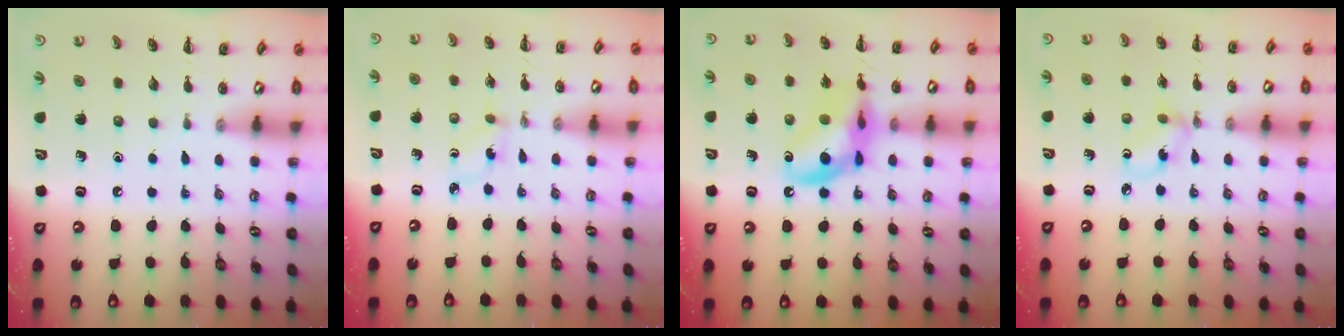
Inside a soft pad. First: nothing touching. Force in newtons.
{"total": 2.5, "press": 2.4, "slide": 0.8}
{"total": 14.1, "press": 13.7, "slide": 3.2}
{"total": 2.4, "press": 2.4, "slide": 0.6}